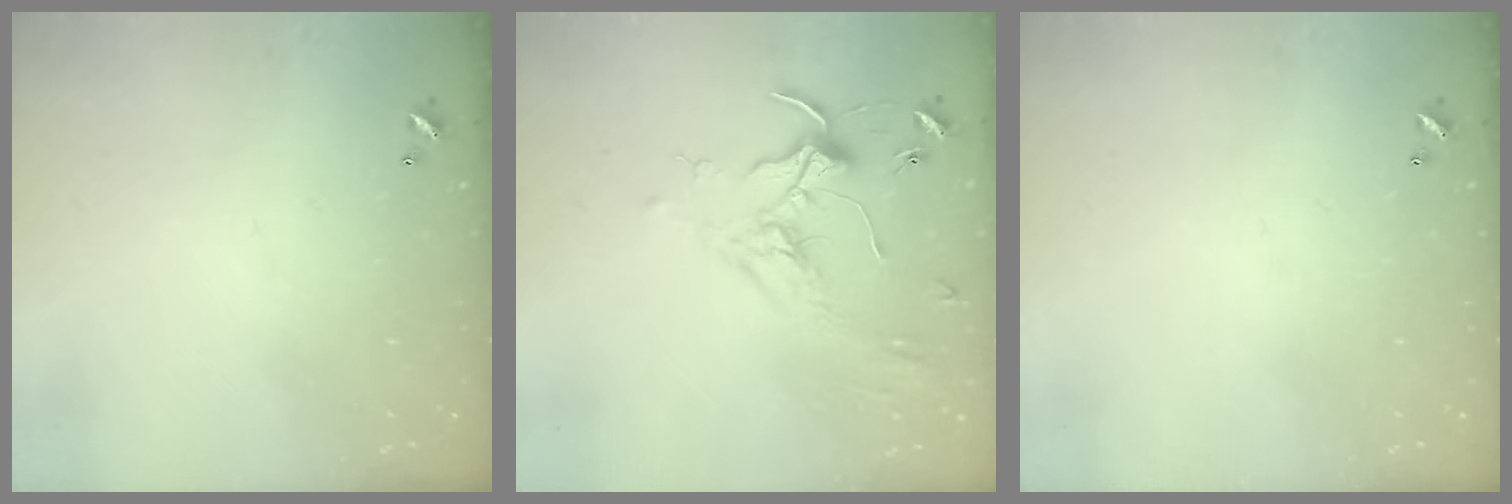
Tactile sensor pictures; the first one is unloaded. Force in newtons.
{"total": 1.8, "press": 1.8, "slide": 0.4}
{"total": 0.0}